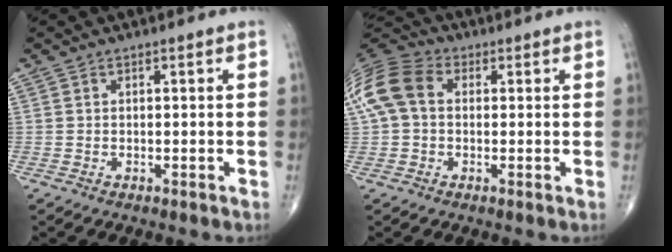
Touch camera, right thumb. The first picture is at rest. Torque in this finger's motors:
{"motor_torque": [-0.43, 0.74, 0.22, 0.03, 0.12]}